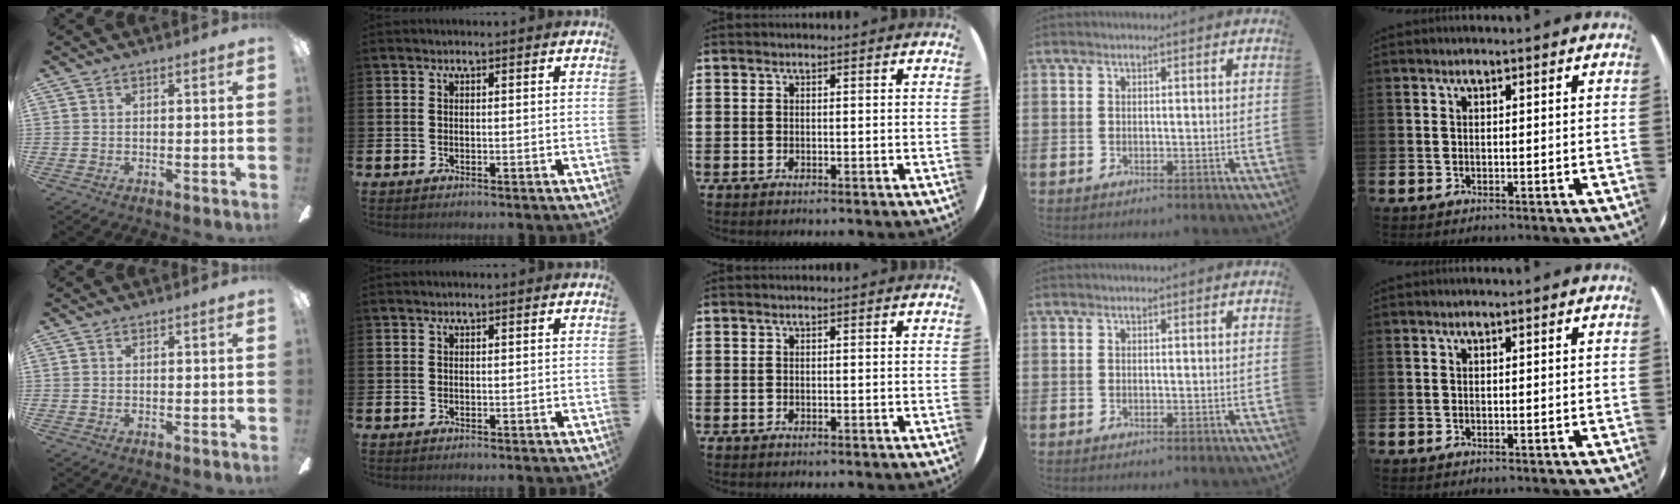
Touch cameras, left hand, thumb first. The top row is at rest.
{}